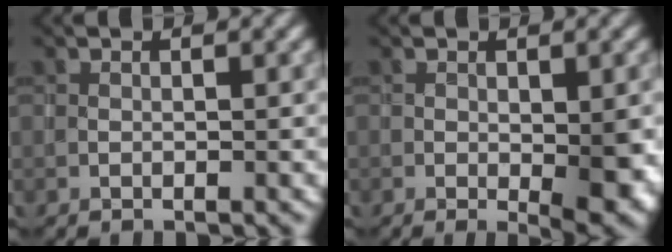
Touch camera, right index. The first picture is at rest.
{"total": 5.0, "force": [-1.1, 1.8, 4.5], "torque": [-0.065, -0.008, -0.014]}